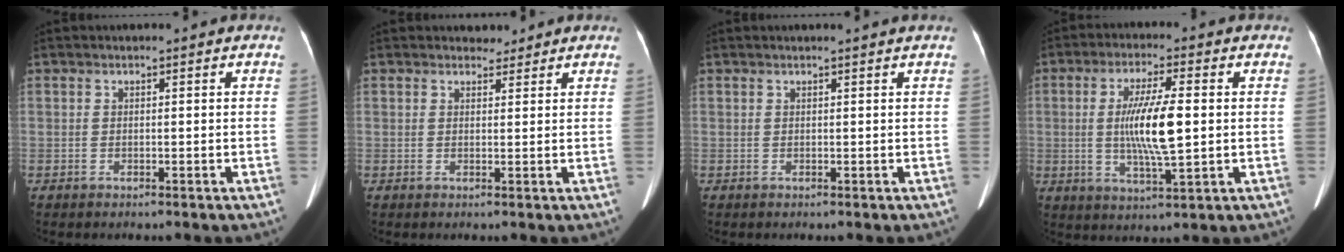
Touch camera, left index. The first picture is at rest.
{"total": 1.7, "force": [1.5, 0.8, -0.1], "torque": [0.003, -0.002, 0.019]}
{"total": 1.2, "force": [1.1, -0.3, 0.4], "torque": [-0.013, -0.001, 0.017]}
{"total": 9.7, "force": [0.2, 1.2, 9.6], "torque": [-0.184, -0.005, 0.004]}